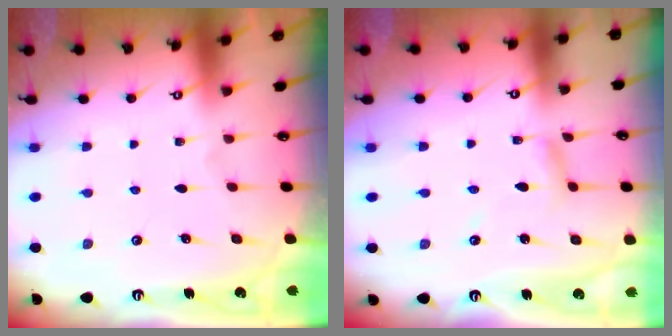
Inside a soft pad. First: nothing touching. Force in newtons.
{"total": 3.8, "press": 3.7, "slide": 0.4}